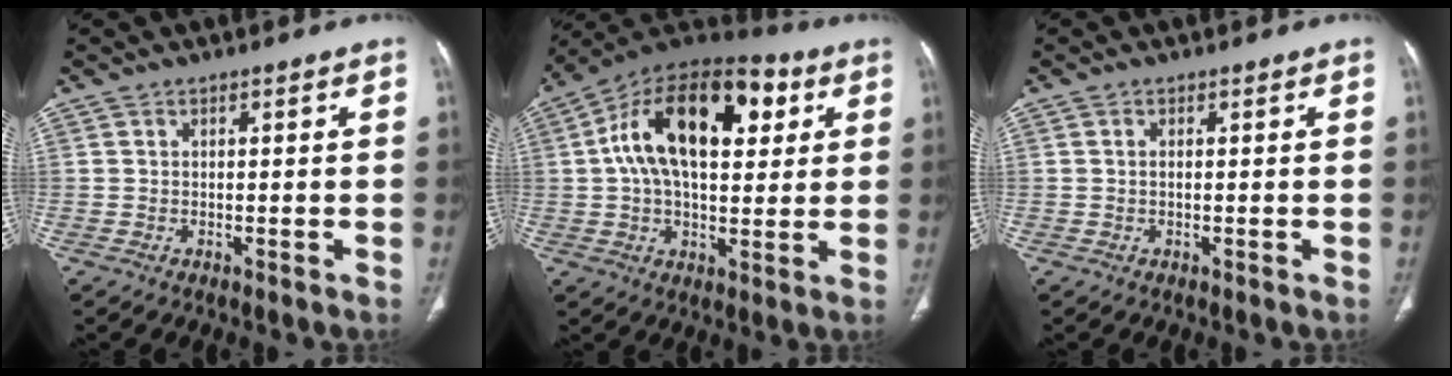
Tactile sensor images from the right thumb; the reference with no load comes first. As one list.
[{"total": 22.7, "force": [5.8, 12.1, 18.2], "torque": [-0.286, 0.022, 0.084]}, {"total": 0.7, "force": [0.1, 0.3, 0.6], "torque": [-0.014, 0.000, 0.001]}]